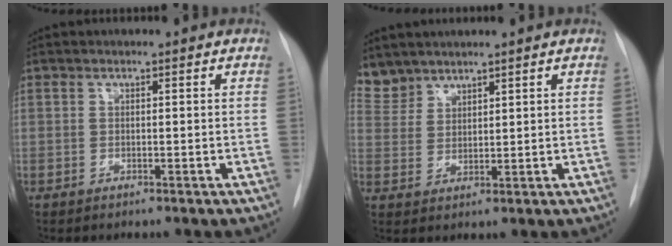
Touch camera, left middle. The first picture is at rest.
{"total": 4.6, "force": [4.3, 1.5, -0.3], "torque": [0.006, 0.003, 0.095]}